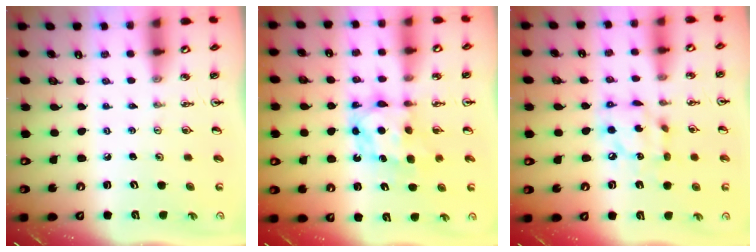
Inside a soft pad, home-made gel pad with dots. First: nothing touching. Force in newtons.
{"total": 7.0, "press": 7.0, "slide": 0.4}
{"total": 10.1, "press": 10.1, "slide": 0.8}